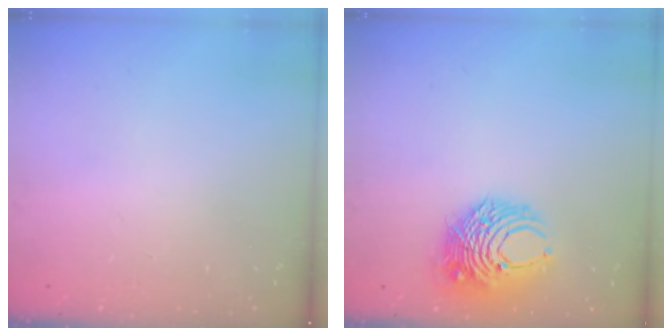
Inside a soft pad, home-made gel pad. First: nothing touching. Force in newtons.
{"total": 9.9, "press": 9.9, "slide": 0.8}